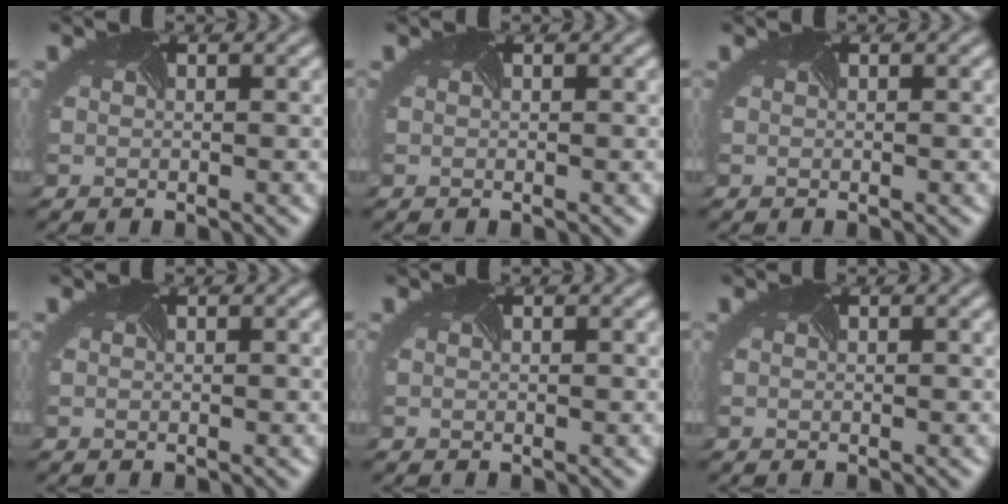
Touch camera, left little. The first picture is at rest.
{"total": 0.0}
{"total": 0.0}
{"total": 0.0}
{"total": 0.0}
{"total": 0.0}